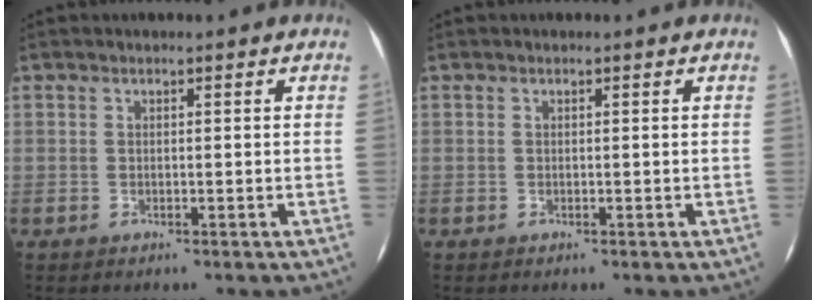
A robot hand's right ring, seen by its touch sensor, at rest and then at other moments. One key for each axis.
{"total": 0.0}